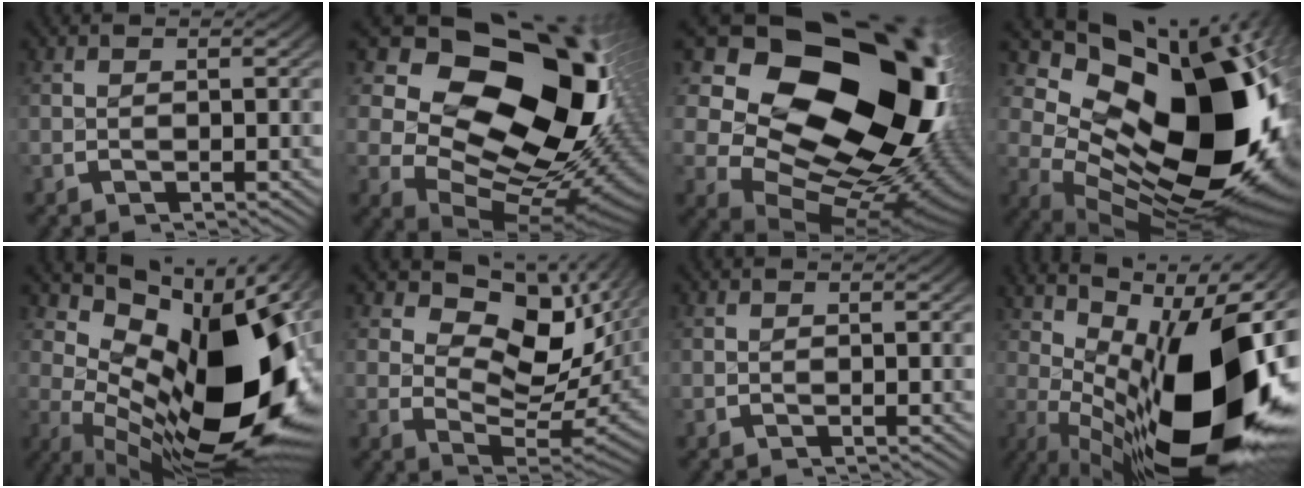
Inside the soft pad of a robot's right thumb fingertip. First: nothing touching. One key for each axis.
{"total": 22.4, "fx": 0.3, "fy": 15.4, "fz": 16.3, "tx": -0.267, "ty": -0.058, "tz": 0.012}
{"total": 30.0, "fx": -1.0, "fy": 20.7, "fz": 21.6, "tx": -0.349, "ty": -0.073, "tz": -0.006}
{"total": 24.0, "fx": -1.0, "fy": 14.8, "fz": 18.9, "tx": -0.279, "ty": -0.048, "tz": 0.003}
{"total": 21.7, "fx": -0.7, "fy": 12.8, "fz": 17.5, "tx": -0.272, "ty": -0.043, "tz": 0.005}
{"total": 9.6, "fx": 2.6, "fy": 6.2, "fz": 6.9, "tx": -0.111, "ty": -0.023, "tz": 0.033}
{"total": 0.6, "fx": -0.5, "fy": 0.1, "fz": -0.3, "tx": 0.005, "ty": -0.004, "tz": -0.013}
{"total": 23.0, "fx": -0.3, "fy": 12.1, "fz": 19.6, "tx": -0.296, "ty": -0.034, "tz": 0.007}